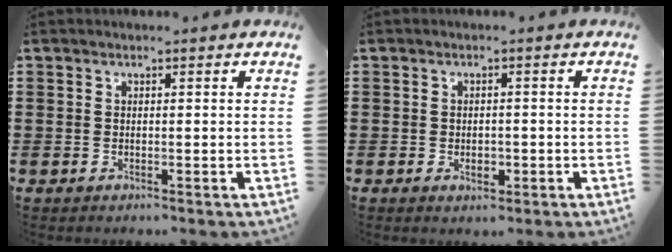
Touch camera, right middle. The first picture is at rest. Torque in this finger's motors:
{"motor_torque": [0.01, 0.01, 0.02, 0.00]}